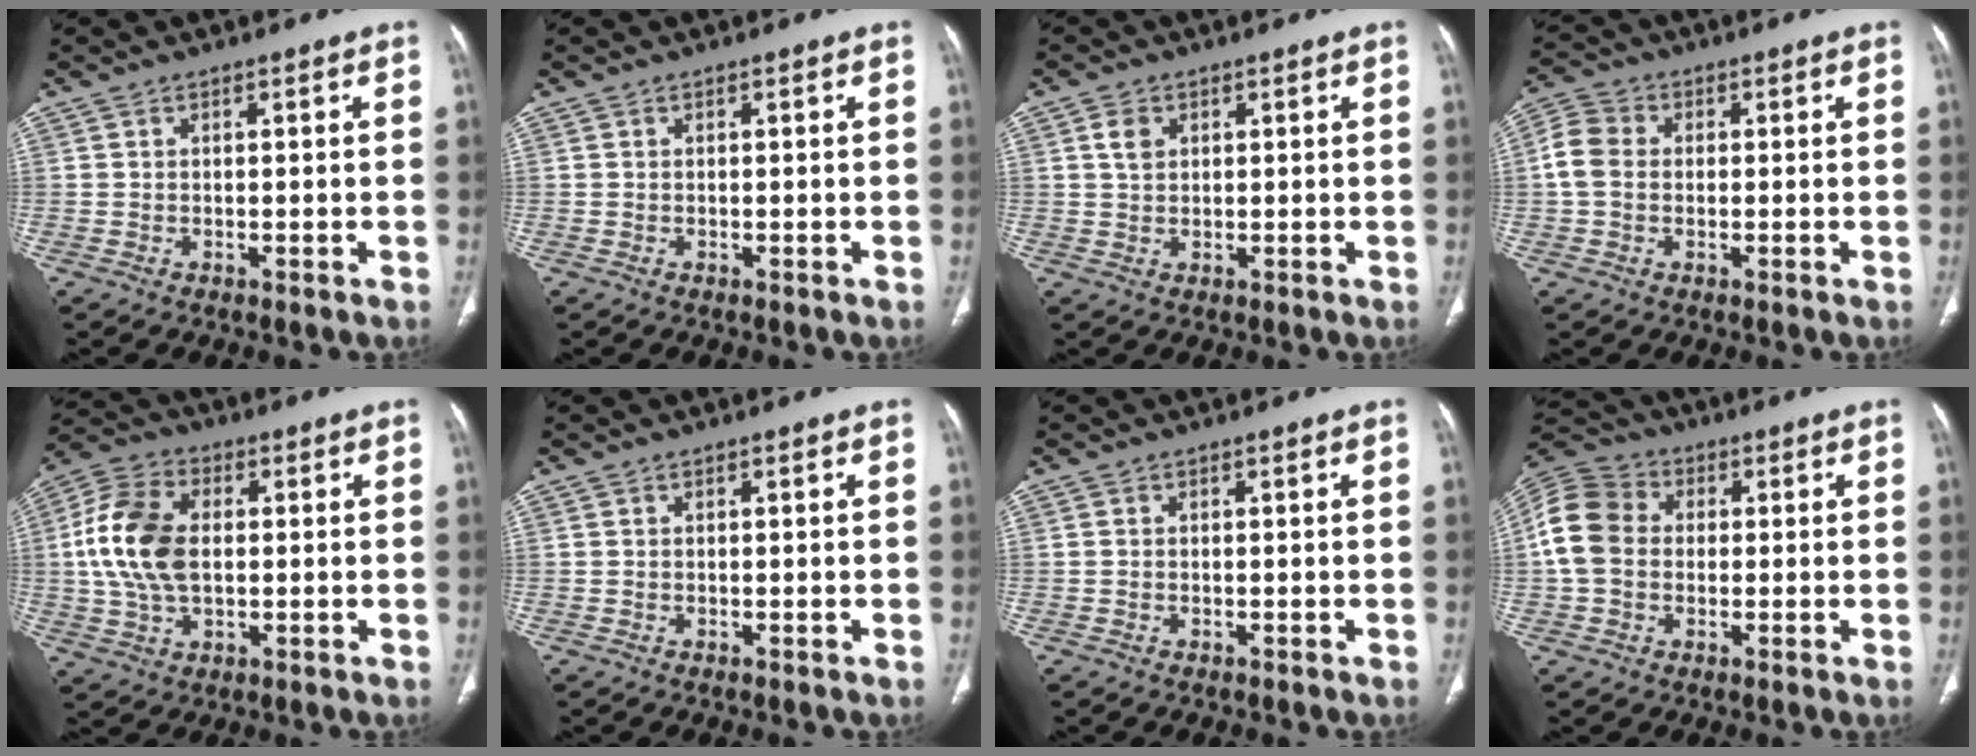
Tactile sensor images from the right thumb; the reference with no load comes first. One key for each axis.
{"total": 0.0}
{"total": 2.9, "fx": 1.1, "fy": 2.1, "fz": 1.7, "tx": -0.021, "ty": 0.000, "tz": 0.023}
{"total": 5.8, "fx": 0.0, "fy": 4.7, "fz": 3.5, "tx": -0.074, "ty": 0.016, "tz": -0.008}
{"total": 13.7, "fx": 0.8, "fy": 8.6, "fz": 10.6, "tx": -0.213, "ty": 0.016, "tz": 0.014}
{"total": 0.0}
{"total": 0.0}
{"total": 10.5, "fx": 0.3, "fy": 8.5, "fz": 6.2, "tx": -0.123, "ty": 0.028, "tz": -0.007}